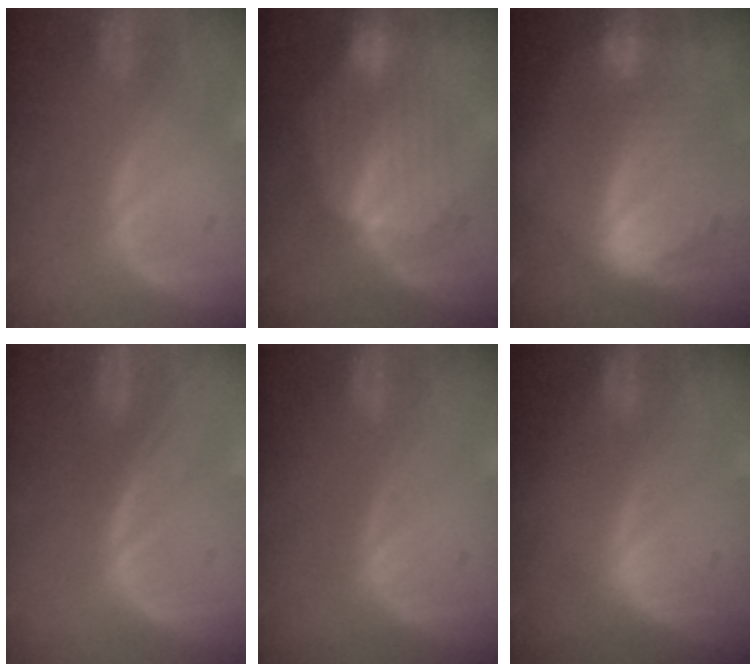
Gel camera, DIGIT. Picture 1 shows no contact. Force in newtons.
{"total": 7.2, "press": 7.1, "slide": 0.4}
{"total": 10.1, "press": 8.5, "slide": 5.4}
{"total": 0.0}
{"total": 0.0}
{"total": 0.0}